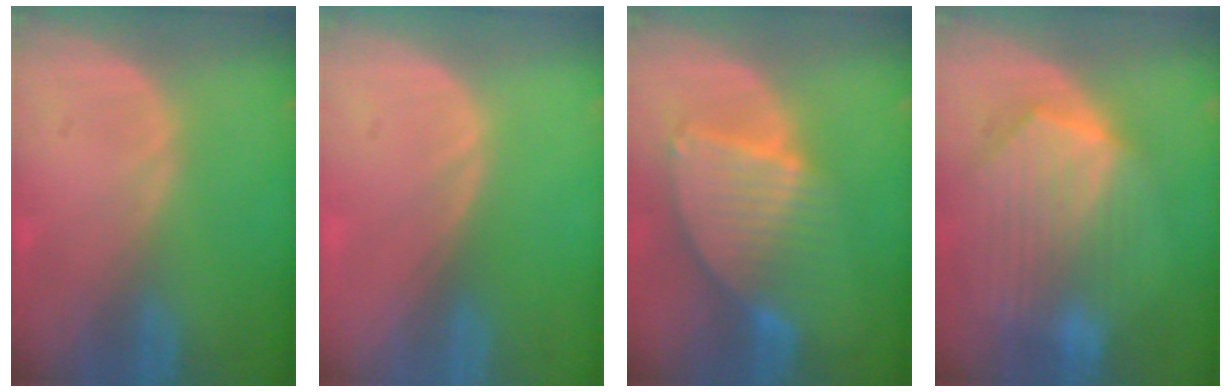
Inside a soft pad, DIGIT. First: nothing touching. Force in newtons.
{"total": 0.0}
{"total": 8.6, "press": 7.5, "slide": 4.2}
{"total": 10.4, "press": 9.1, "slide": 4.9}